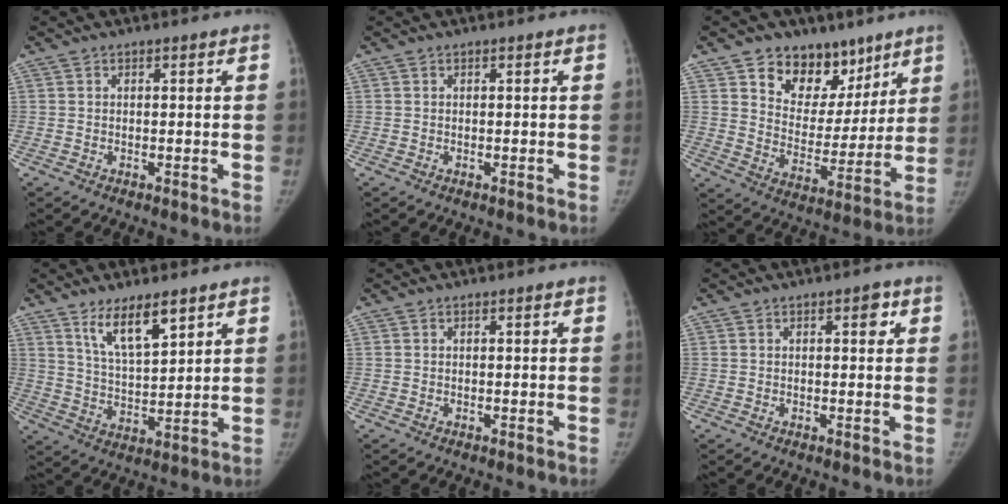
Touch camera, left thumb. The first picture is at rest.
{"total": 0.0}
{"total": 14.4, "force": [9.1, 9.8, 5.2], "torque": [-0.023, -0.045, 0.153]}
{"total": 8.9, "force": [5.8, 2.7, 6.3], "torque": [-0.097, -0.040, 0.112]}
{"total": 0.0}
{"total": 2.1, "force": [0.8, 1.1, 1.6], "torque": [-0.011, 0.000, 0.009]}